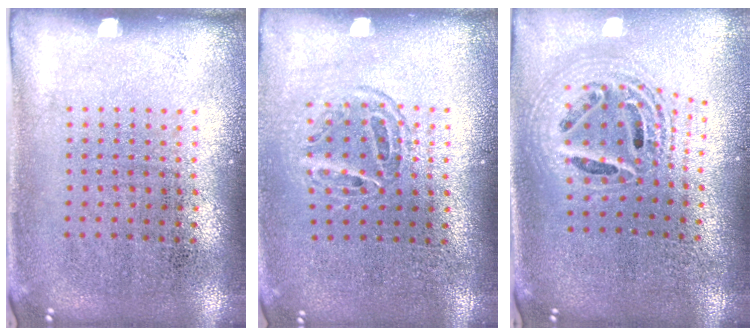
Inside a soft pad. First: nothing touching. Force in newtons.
{"total": 1.4, "press": 1.1, "slide": 0.8}
{"total": 2.3, "press": 1.8, "slide": 1.4}